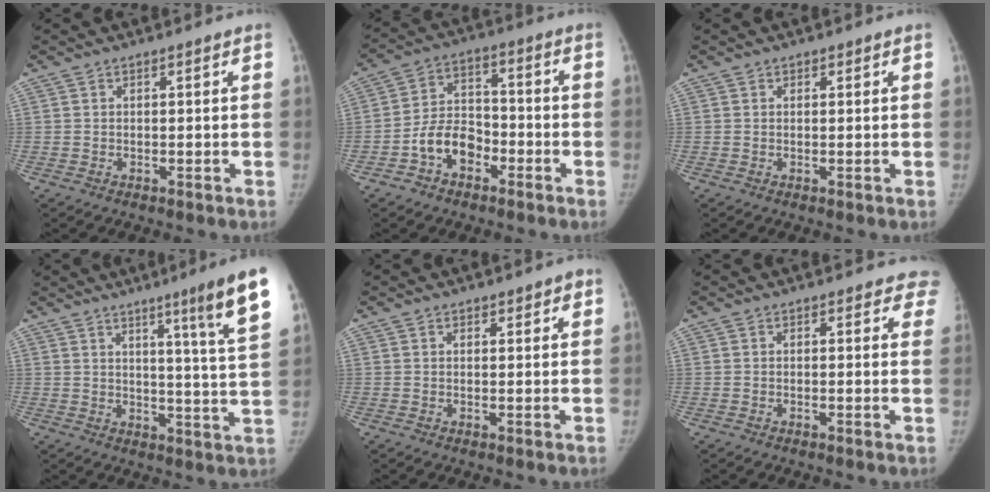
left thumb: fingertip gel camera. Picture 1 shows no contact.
{"total": 9.2, "force": [-4.4, 6.4, 5.0], "torque": [-0.066, 0.039, -0.081]}
{"total": 0.5, "force": [0.2, 0.5, 0.0], "torque": [0.007, -0.002, 0.003]}
{"total": 13.5, "force": [7.7, -0.1, 11.2], "torque": [-0.151, -0.043, 0.099]}
{"total": 1.8, "force": [1.1, 1.3, 0.8], "torque": [0.010, -0.004, 0.013]}
{"total": 3.1, "force": [2.5, 1.8, 0.6], "torque": [0.030, -0.009, 0.005]}